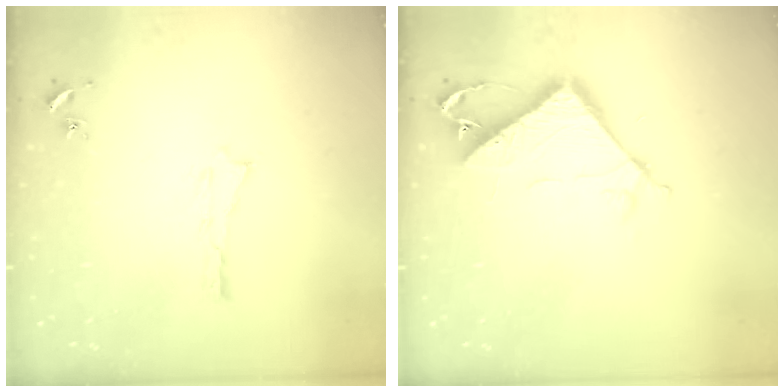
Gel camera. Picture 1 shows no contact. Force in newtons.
{"total": 8.0, "press": 8.0, "slide": 0.7}